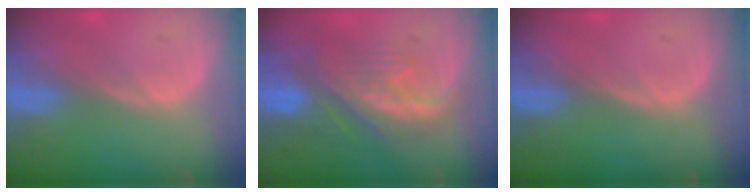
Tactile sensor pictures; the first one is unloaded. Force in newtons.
{"total": 9.4, "press": 8.8, "slide": 3.5}
{"total": 0.0}